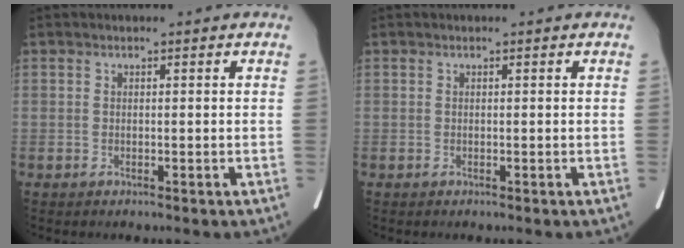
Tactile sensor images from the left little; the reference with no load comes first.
{"total": 0.0}